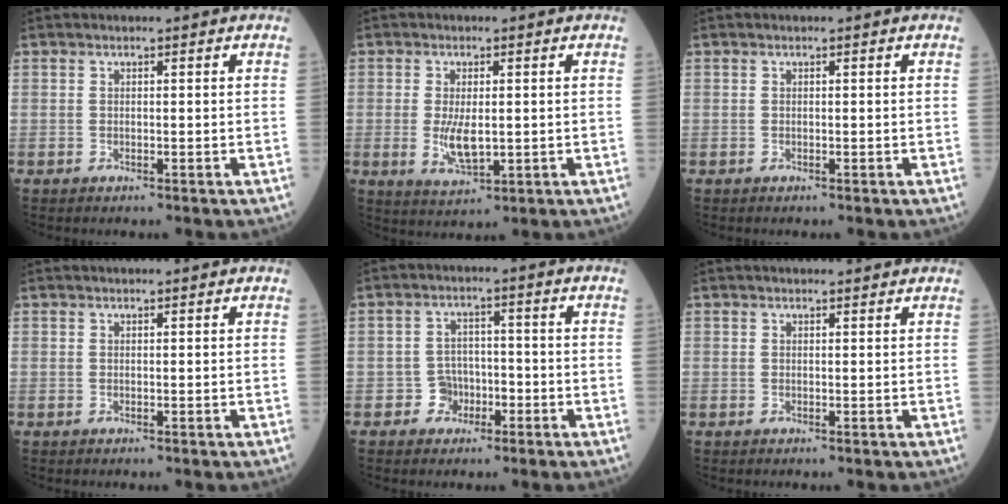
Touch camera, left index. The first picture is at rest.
{"total": 4.9, "force": [-0.3, 1.9, 4.5], "torque": [-0.091, -0.011, 0.002]}
{"total": 0.0}
{"total": 1.6, "force": [1.5, 0.1, 0.6], "torque": [-0.003, 0.020, 0.023]}
{"total": 3.6, "force": [-1.7, 3.1, 0.7], "torque": [-0.006, 0.012, -0.030]}
{"total": 4.7, "force": [4.4, 0.6, 1.4], "torque": [-0.010, 0.029, 0.053]}